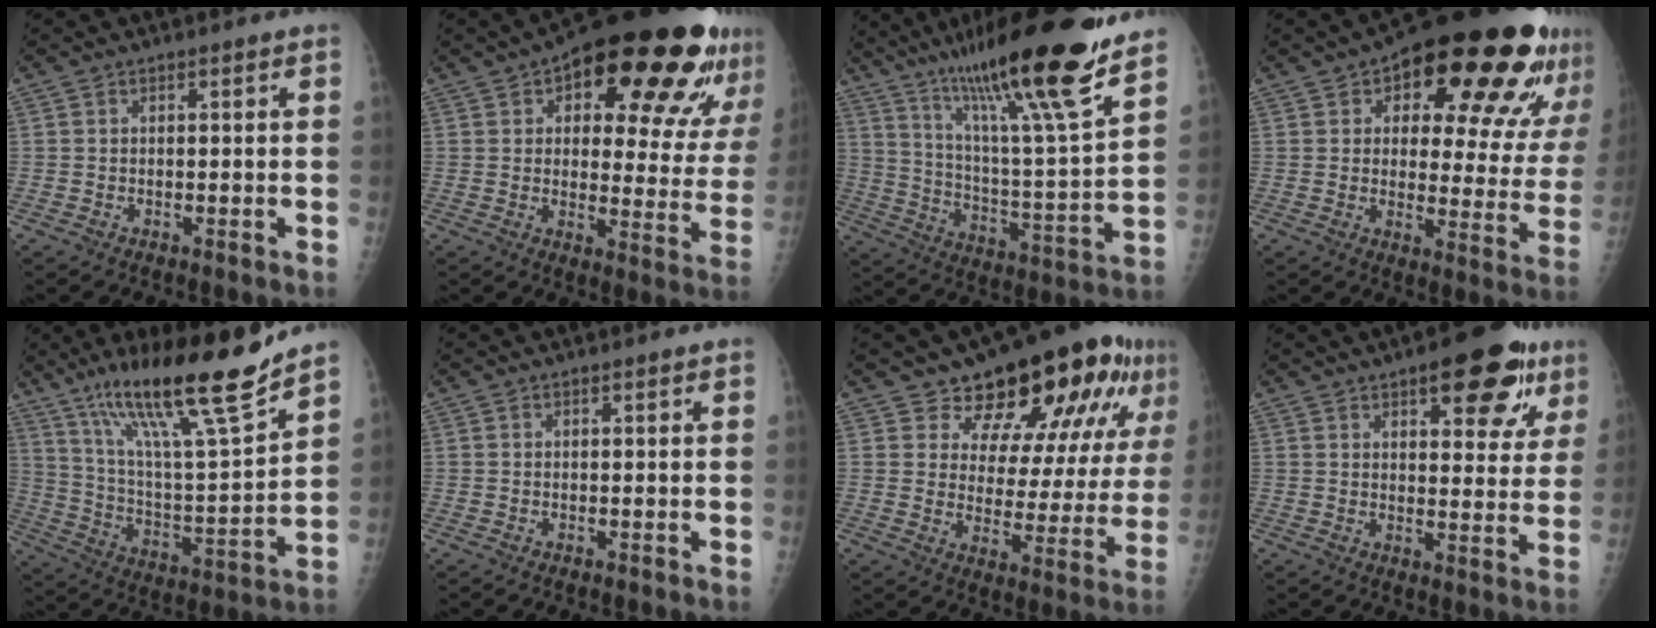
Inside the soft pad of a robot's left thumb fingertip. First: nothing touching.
{"total": 26.1, "force": [14.6, 10.2, 19.0], "torque": [-0.220, -0.026, 0.197]}
{"total": 25.4, "force": [18.0, 2.0, 17.9], "torque": [-0.277, -0.063, 0.300]}
{"total": 25.4, "force": [14.7, 10.6, 17.8], "torque": [-0.199, -0.037, 0.195]}
{"total": 22.0, "force": [15.5, 2.5, 15.5], "torque": [-0.242, -0.070, 0.274]}
{"total": 0.0}
{"total": 18.4, "force": [11.7, 8.3, 11.6], "torque": [-0.113, -0.062, 0.154]}
{"total": 11.7, "force": [6.5, 5.4, 8.1], "torque": [-0.052, -0.023, 0.080]}